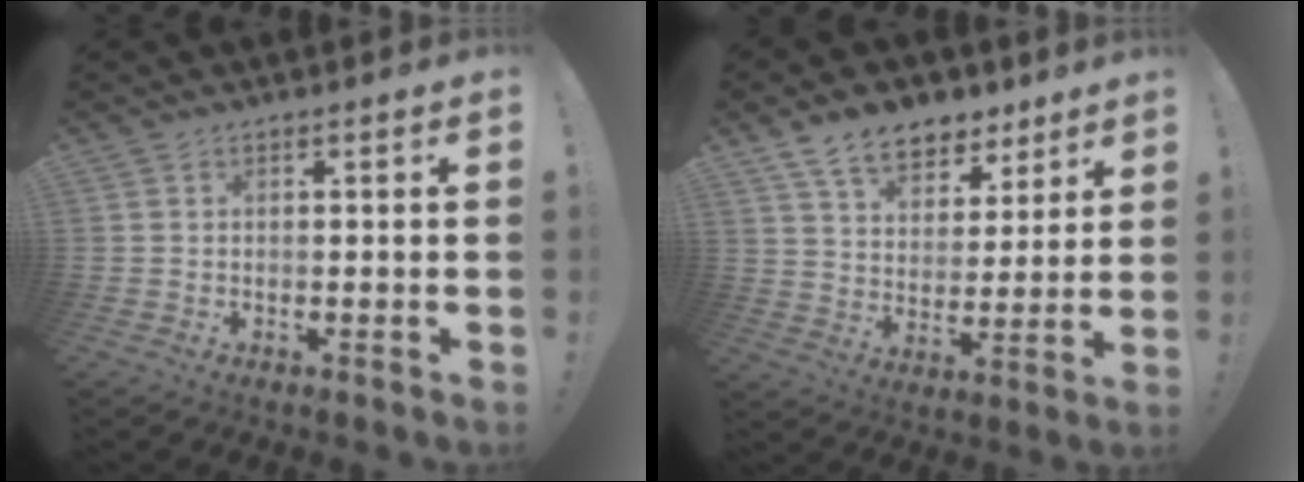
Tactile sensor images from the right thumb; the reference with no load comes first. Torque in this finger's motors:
{"motor_torque": [-0.18, 0.46, 0.99, 0.82, 0.01]}